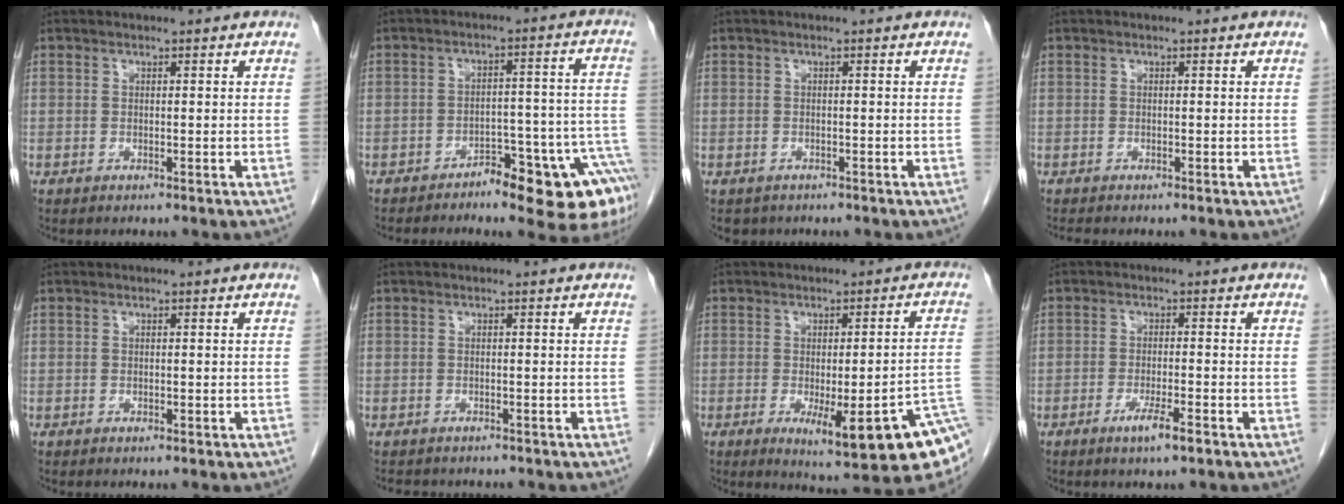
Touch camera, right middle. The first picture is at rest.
{"total": 13.9, "force": [-9.0, 3.6, 9.9], "torque": [-0.047, 0.050, -0.117]}
{"total": 1.8, "force": [-1.4, 1.2, 0.2], "torque": [-0.013, -0.002, -0.017]}
{"total": 0.6, "force": [-0.5, -0.2, 0.1], "torque": [-0.013, -0.006, -0.010]}
{"total": 0.6, "force": [-0.3, 0.3, 0.4], "torque": [-0.008, 0.000, -0.003]}
{"total": 3.7, "force": [-3.3, 1.4, 1.0], "torque": [-0.021, -0.007, -0.041]}
{"total": 15.1, "force": [-6.3, 1.7, 13.5], "torque": [-0.102, -0.002, -0.073]}
{"total": 3.8, "force": [-2.3, 0.2, 3.1], "torque": [-0.057, -0.006, -0.039]}